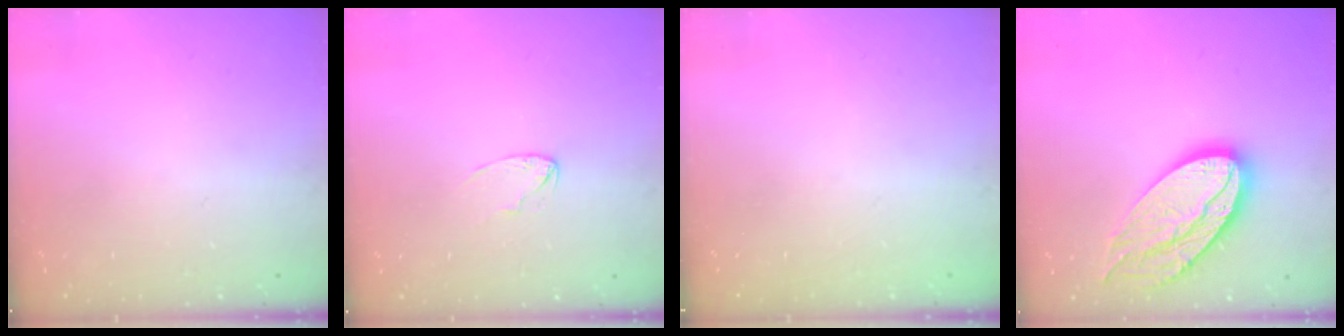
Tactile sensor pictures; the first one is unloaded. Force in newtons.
{"total": 2.5, "press": 2.5, "slide": 0.2}
{"total": 0.0}
{"total": 18.7, "press": 18.7, "slide": 1.6}